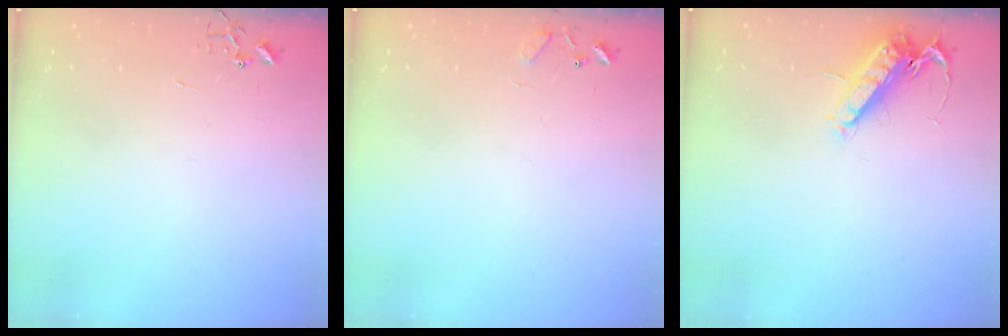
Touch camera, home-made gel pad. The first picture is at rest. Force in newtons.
{"total": 7.6, "press": 7.5, "slide": 0.6}
{"total": 13.8, "press": 13.8, "slide": 1.2}